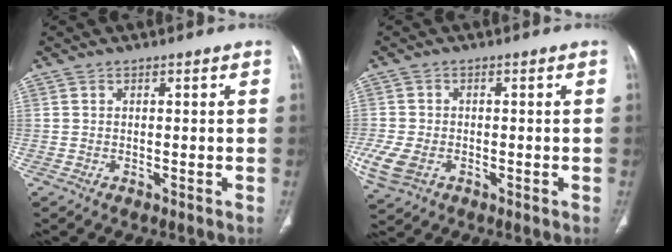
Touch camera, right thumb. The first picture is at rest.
{"total": 7.2, "force": [-2.3, 5.0, 4.7], "torque": [-0.116, -0.001, -0.037]}